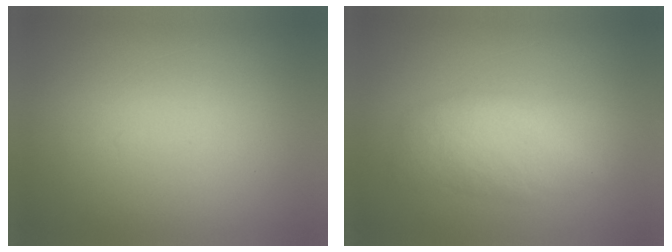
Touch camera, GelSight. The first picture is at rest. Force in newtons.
{"total": 4.2}